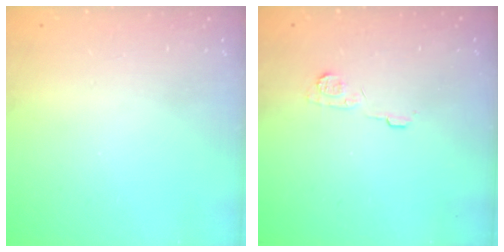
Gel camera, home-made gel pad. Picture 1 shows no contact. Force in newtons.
{"total": 5.8, "press": 5.8, "slide": 0.6}